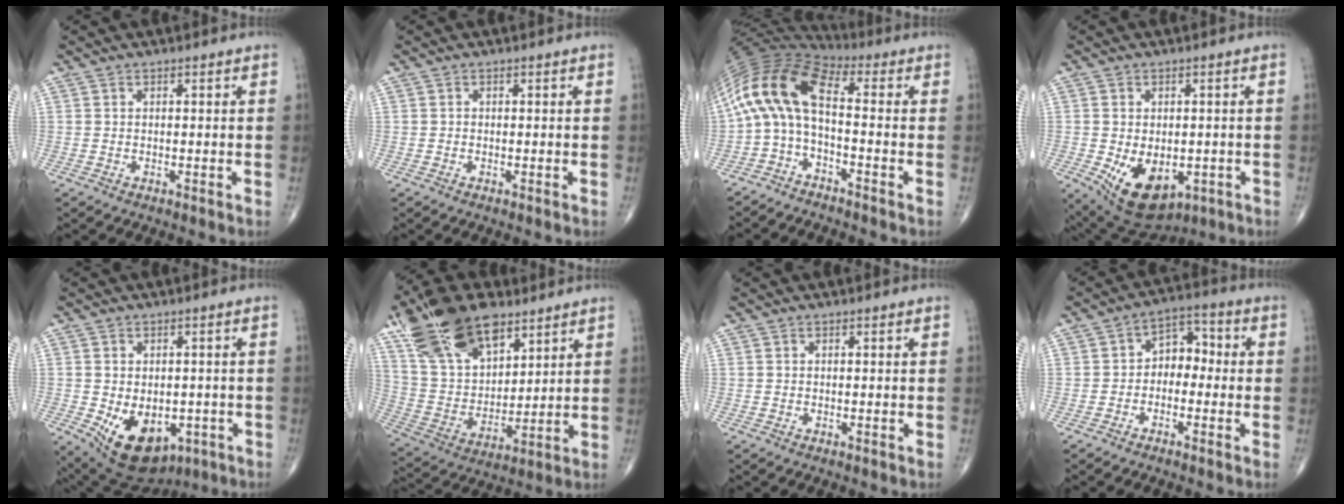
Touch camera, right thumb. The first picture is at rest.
{"total": 0.0}
{"total": 13.0, "force": [-2.1, 5.6, 11.5], "torque": [-0.230, 0.066, -0.056]}
{"total": 11.8, "force": [-3.5, 7.4, 8.5], "torque": [-0.119, -0.006, -0.034]}
{"total": 13.2, "force": [-4.3, 8.7, 8.9], "torque": [-0.120, -0.004, -0.043]}
{"total": 21.6, "force": [13.1, 11.0, 13.3], "torque": [-0.230, -0.031, 0.251]}
{"total": 0.0}
{"total": 6.2, "force": [-1.0, 4.5, 4.1], "torque": [-0.030, 0.034, -0.035]}